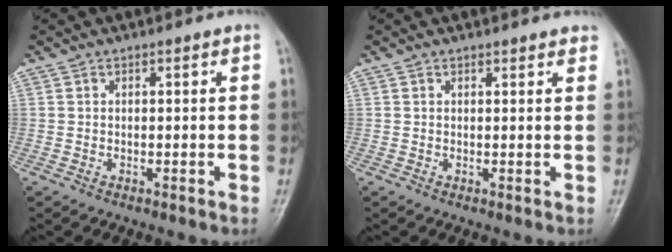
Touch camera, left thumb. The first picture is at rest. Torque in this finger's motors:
{"motor_torque": [-0.18, 0.08, -0.20, -0.04, 0.03]}